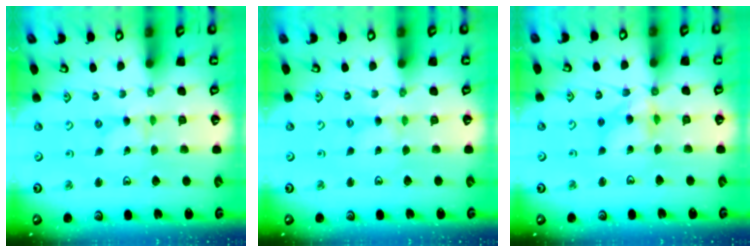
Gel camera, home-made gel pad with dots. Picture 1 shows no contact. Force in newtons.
{"total": 0.7, "press": 0.7, "slide": 0.2}
{"total": 7.2, "press": 7.1, "slide": 0.7}